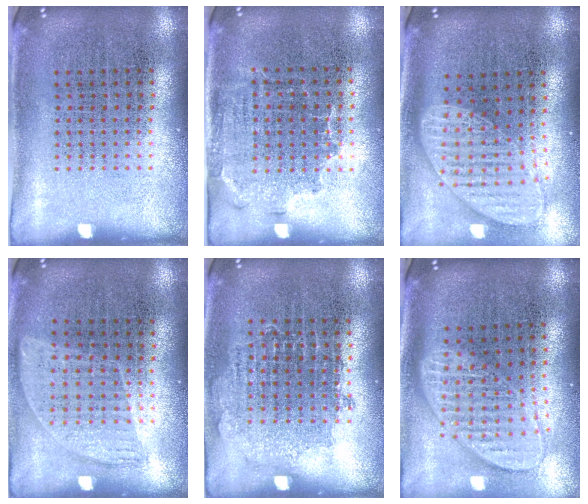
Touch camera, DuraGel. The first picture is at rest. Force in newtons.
{"total": 1.5, "press": 1.1, "slide": 0.9}
{"total": 1.8, "press": 1.5, "slide": 1.0}
{"total": 1.0, "press": 0.8, "slide": 0.5}
{"total": 0.8, "press": 0.7, "slide": 0.3}
{"total": 2.0, "press": 1.5, "slide": 1.2}